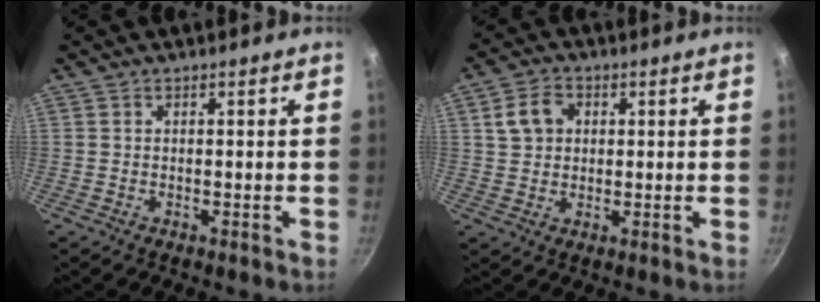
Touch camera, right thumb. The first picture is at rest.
{"total": 6.2, "force": [1.6, 4.9, 3.4], "torque": [-0.043, 0.007, 0.025]}